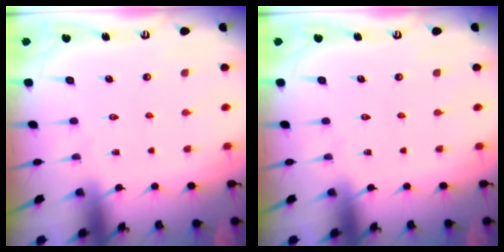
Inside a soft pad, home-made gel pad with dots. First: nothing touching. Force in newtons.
{"total": 0.0}